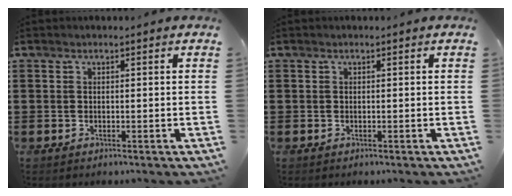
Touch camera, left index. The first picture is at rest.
{"total": 0.0}